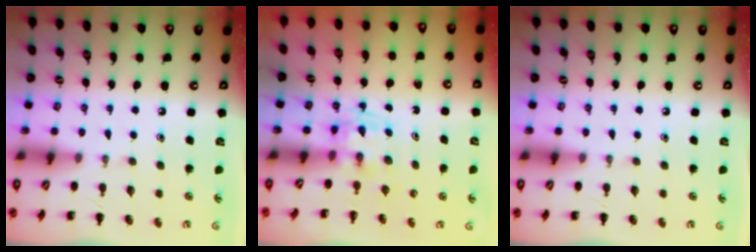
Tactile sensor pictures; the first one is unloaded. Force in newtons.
{"total": 2.4, "press": 2.2, "slide": 1.1}
{"total": 0.0}